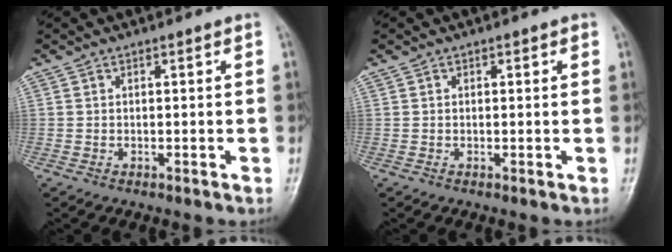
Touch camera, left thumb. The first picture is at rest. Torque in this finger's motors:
{"motor_torque": [-0.13, -0.08, -0.01, 0.10, 0.02]}